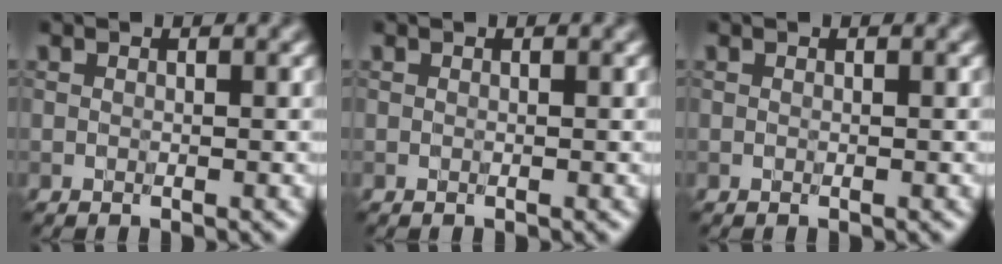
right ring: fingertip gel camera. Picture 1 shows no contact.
{"total": 0.0}
{"total": 0.0}